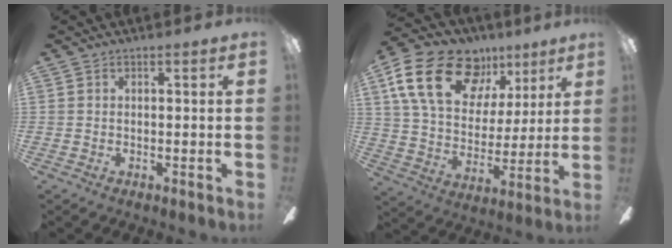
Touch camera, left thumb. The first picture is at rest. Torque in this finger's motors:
{"motor_torque": [0.38, 0.66, 1.76, -1.01, 0.35]}